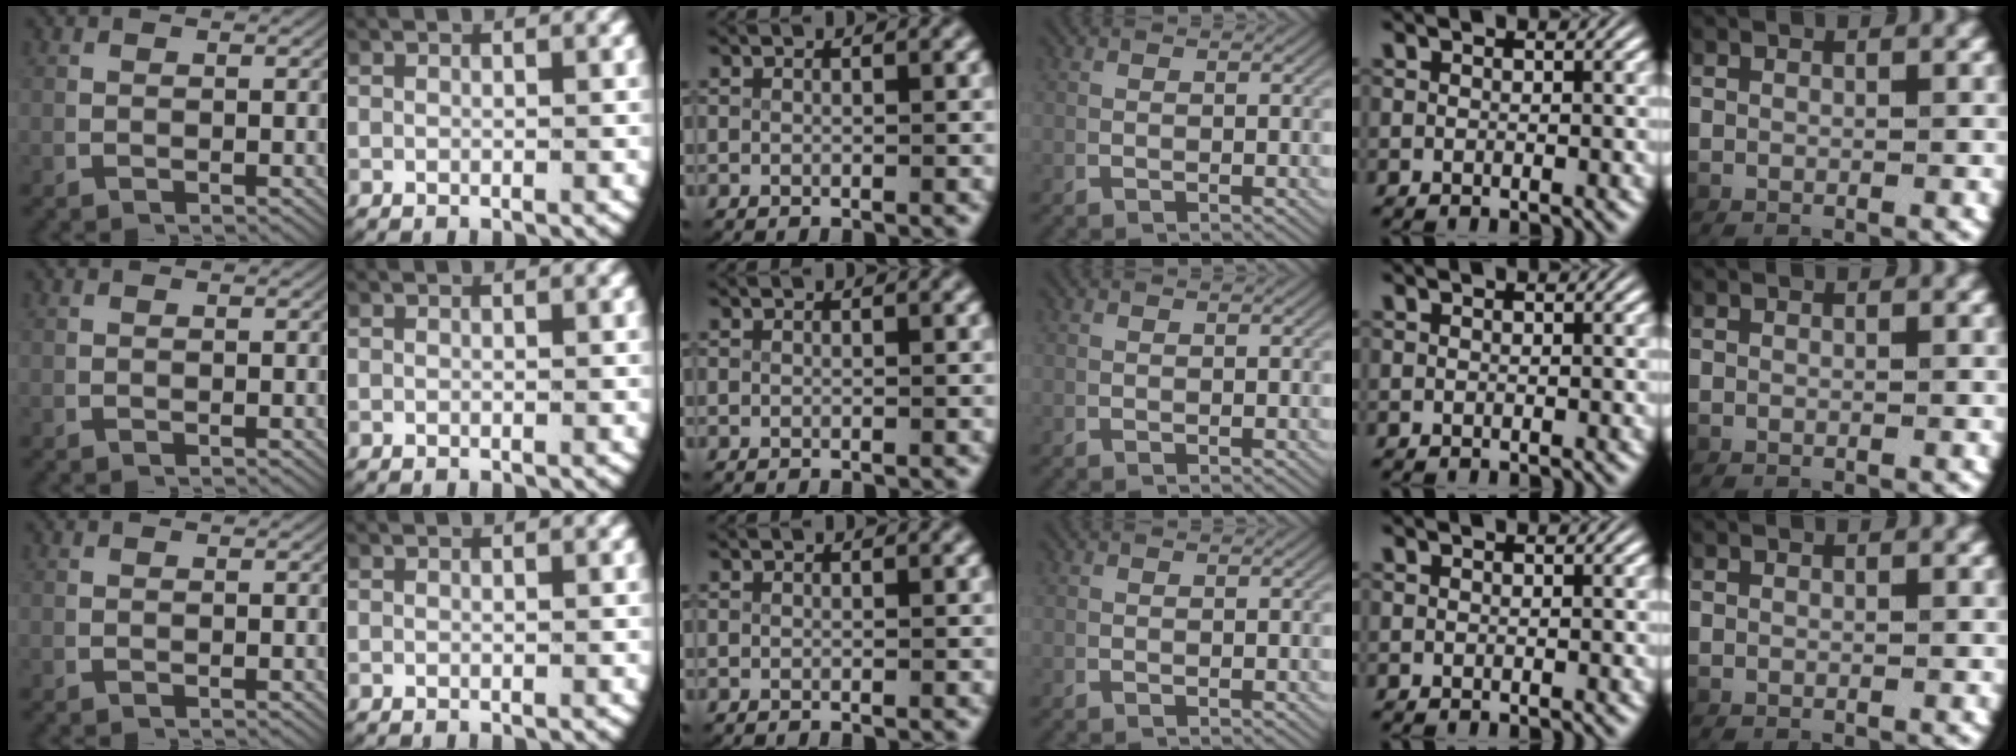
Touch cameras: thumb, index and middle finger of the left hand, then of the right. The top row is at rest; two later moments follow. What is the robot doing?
{"motion": "lift_and_place", "object": "paper towel"}